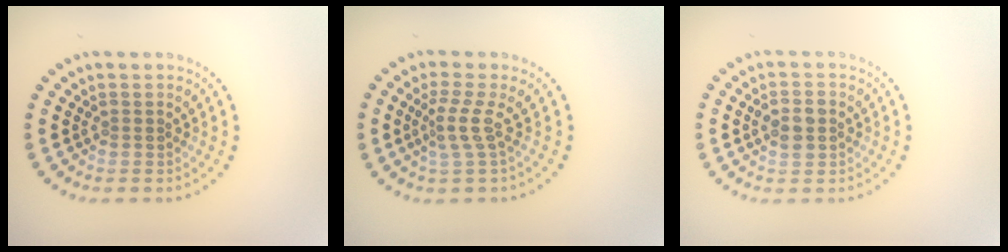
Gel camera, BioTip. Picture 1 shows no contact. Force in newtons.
{"total": 2.3, "press": 1.5, "slide": 1.7}
{"total": 2.8, "press": 2.7, "slide": 0.2}